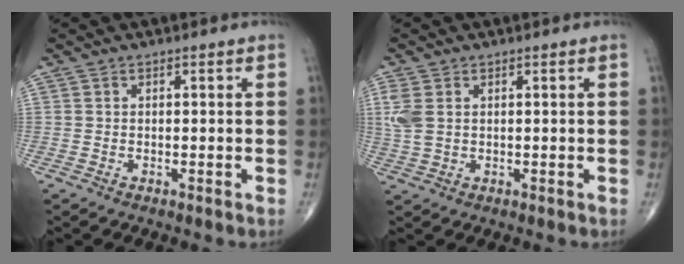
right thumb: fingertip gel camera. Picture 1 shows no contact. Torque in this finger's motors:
{"motor_torque": [0.06, 0.07, 0.50, 0.33, 0.04]}